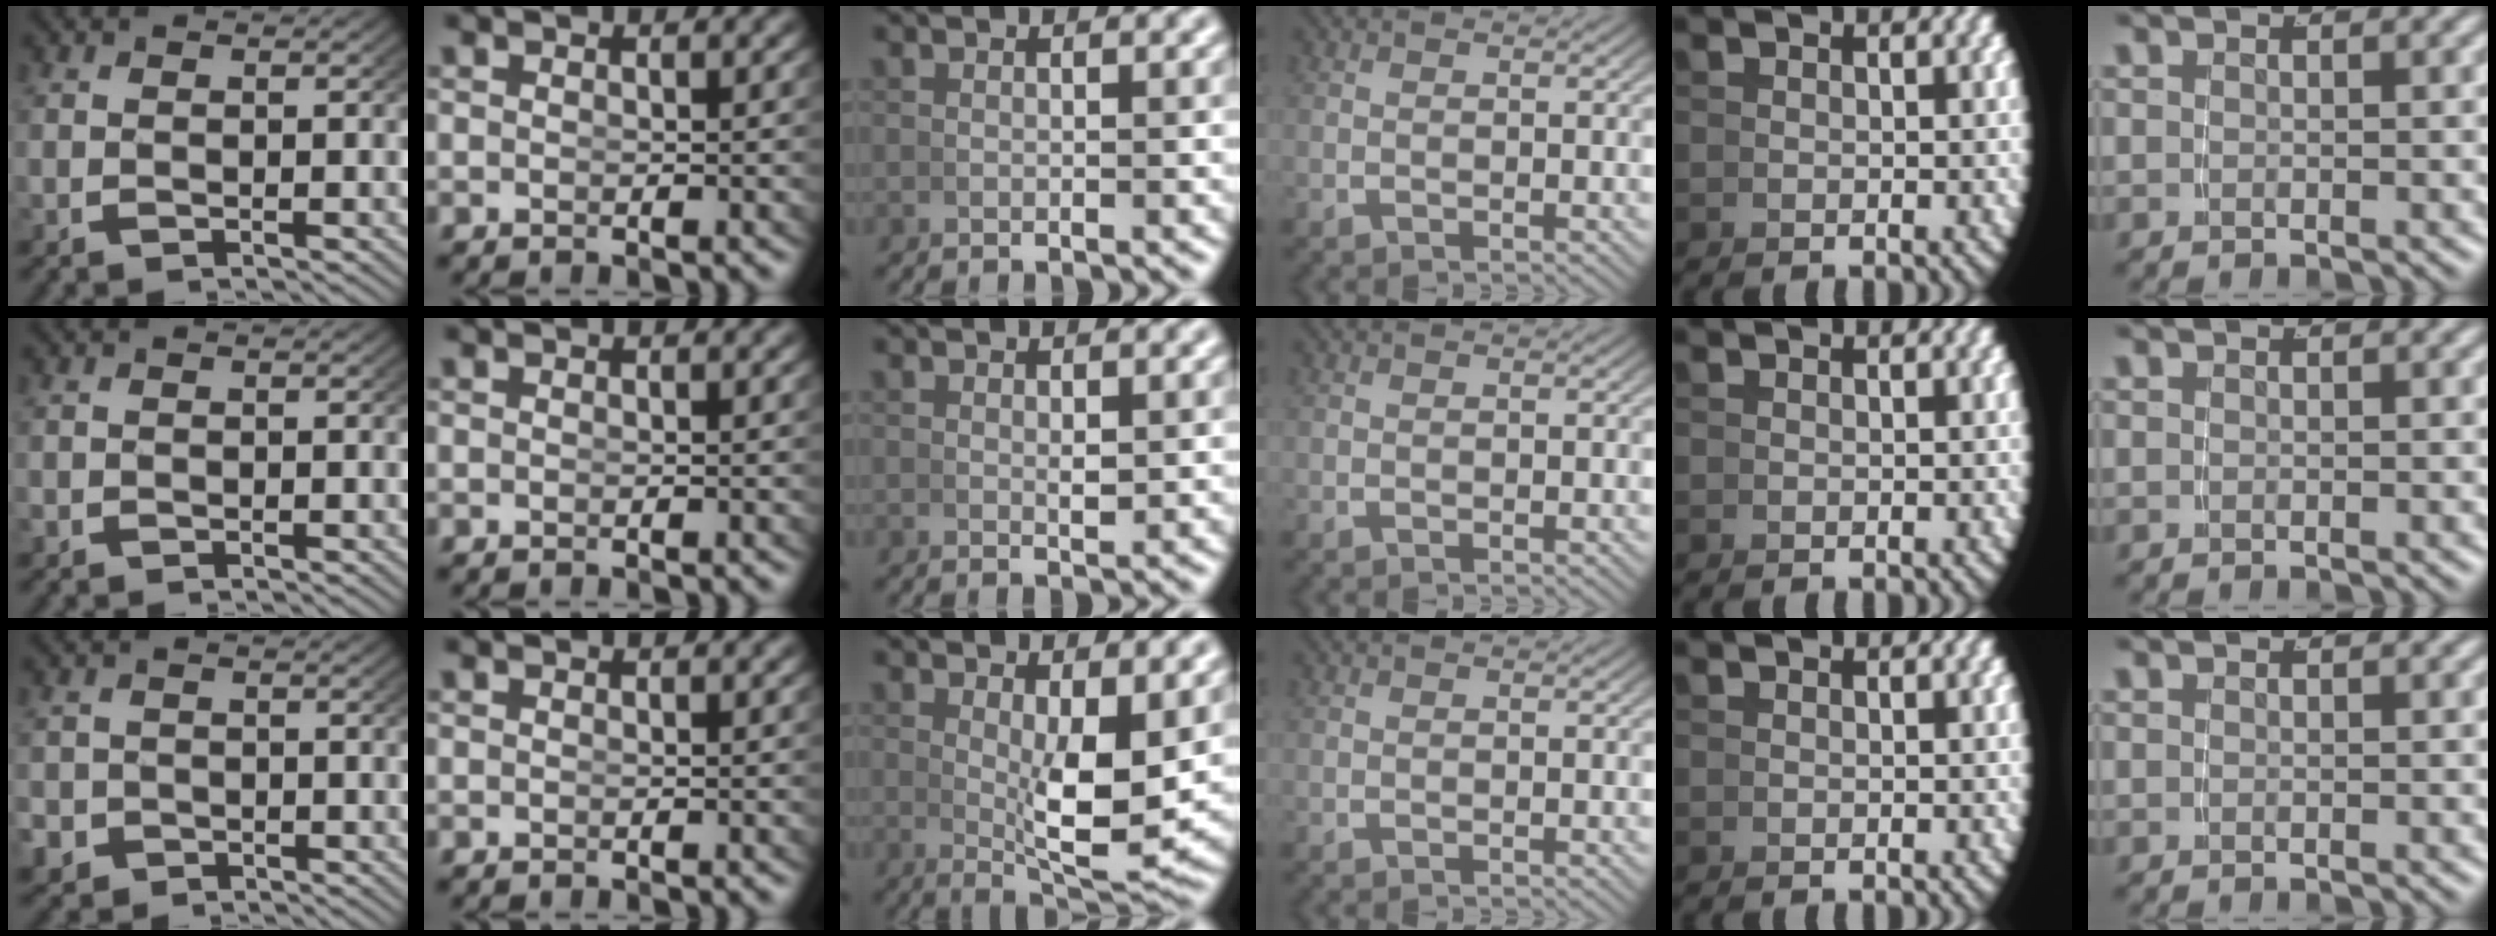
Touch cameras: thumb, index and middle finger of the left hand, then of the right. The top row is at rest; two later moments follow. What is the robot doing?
{"motion": "lift_and_place", "object": "dispenser bottle"}